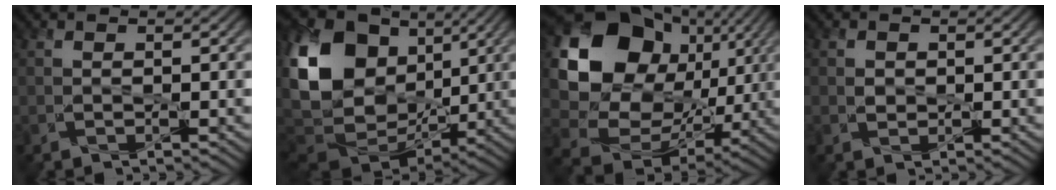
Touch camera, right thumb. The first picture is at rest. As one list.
[{"total": 18.9, "force": [3.5, 14.2, 11.9], "torque": [-0.270, 0.016, 0.083]}, {"total": 19.0, "force": [4.7, 15.1, 10.6], "torque": [-0.239, 0.003, 0.095]}, {"total": 1.1, "force": [0.3, 1.0, 0.3], "torque": [-0.010, -0.001, 0.003]}]